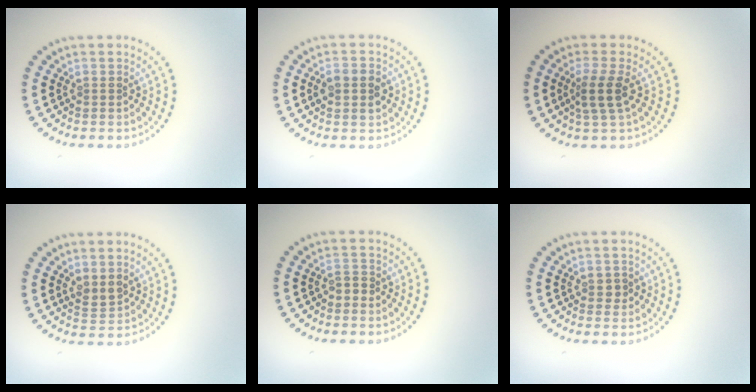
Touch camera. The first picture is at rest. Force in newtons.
{"total": 2.7, "press": 2.7, "slide": 0.2}
{"total": 2.5, "press": 2.1, "slide": 1.4}
{"total": 1.4, "press": 1.3, "slide": 0.5}
{"total": 1.0, "press": 0.8, "slide": 0.6}
{"total": 1.0, "press": 1.0, "slide": 0.2}